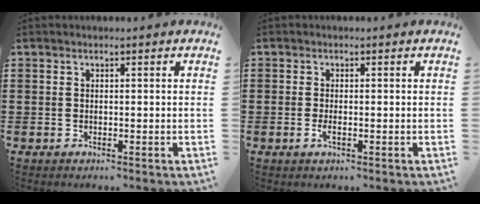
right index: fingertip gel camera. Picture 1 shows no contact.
{"total": 1.4, "force": [-0.5, 0.3, 1.3], "torque": [-0.031, -0.008, -0.012]}